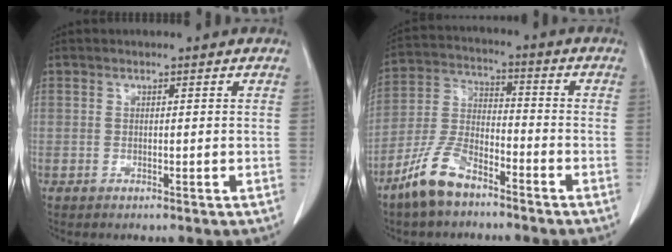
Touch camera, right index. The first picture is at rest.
{"total": 9.6, "force": [-6.9, 3.4, 5.7], "torque": [-0.132, -0.007, -0.142]}